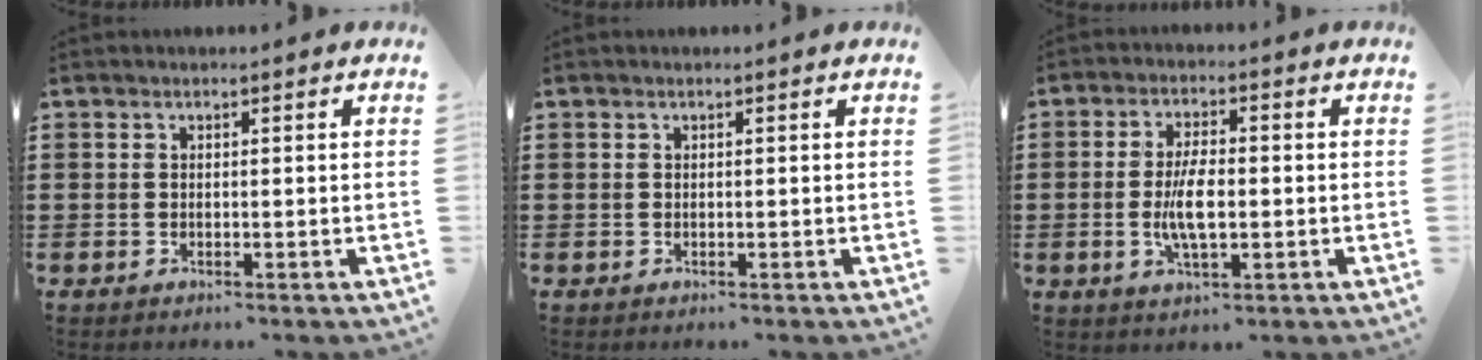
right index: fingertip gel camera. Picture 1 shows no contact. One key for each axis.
{"total": 0.0}
{"total": 6.7, "fx": -0.8, "fy": 2.5, "fz": 6.2, "tx": -0.137, "ty": -0.005, "tz": -0.022}